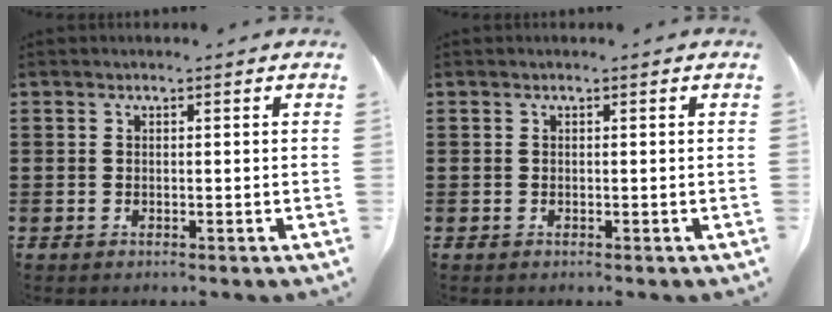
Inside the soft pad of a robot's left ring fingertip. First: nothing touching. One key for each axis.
{"total": 0.0}